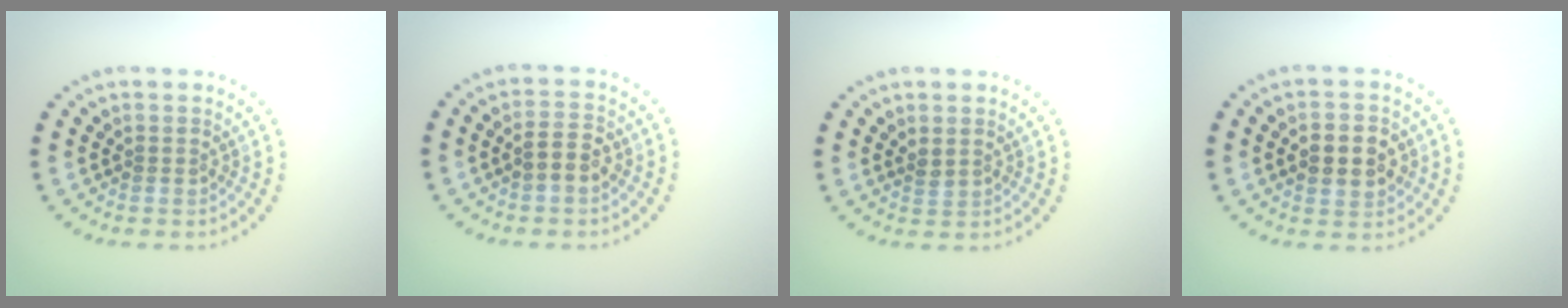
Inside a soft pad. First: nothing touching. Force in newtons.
{"total": 2.3, "press": 2.2, "slide": 0.3}
{"total": 0.9, "press": 0.7, "slide": 0.5}
{"total": 4.0, "press": 4.0, "slide": 0.1}